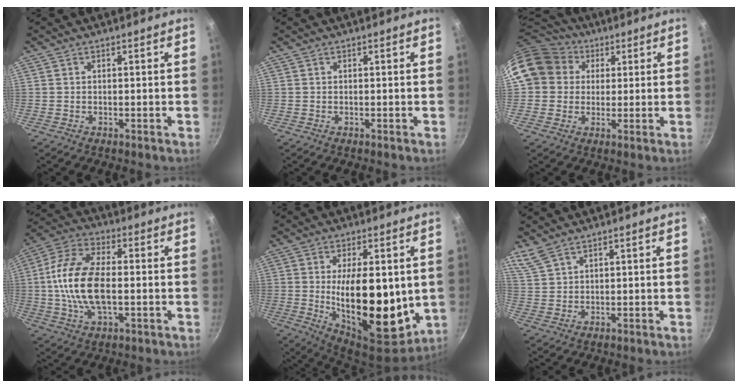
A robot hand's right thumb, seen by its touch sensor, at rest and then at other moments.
{"total": 0.0}
{"total": 14.8, "force": [4.3, 12.9, 5.9], "torque": [-0.099, 0.027, 0.067]}
{"total": 15.6, "force": [-0.6, 8.2, 13.3], "torque": [-0.254, 0.026, -0.025]}
{"total": 20.5, "force": [0.0, 9.8, 18.0], "torque": [-0.251, -0.033, 0.011]}
{"total": 4.1, "force": [3.4, 1.3, 1.7], "torque": [-0.037, -0.007, 0.080]}